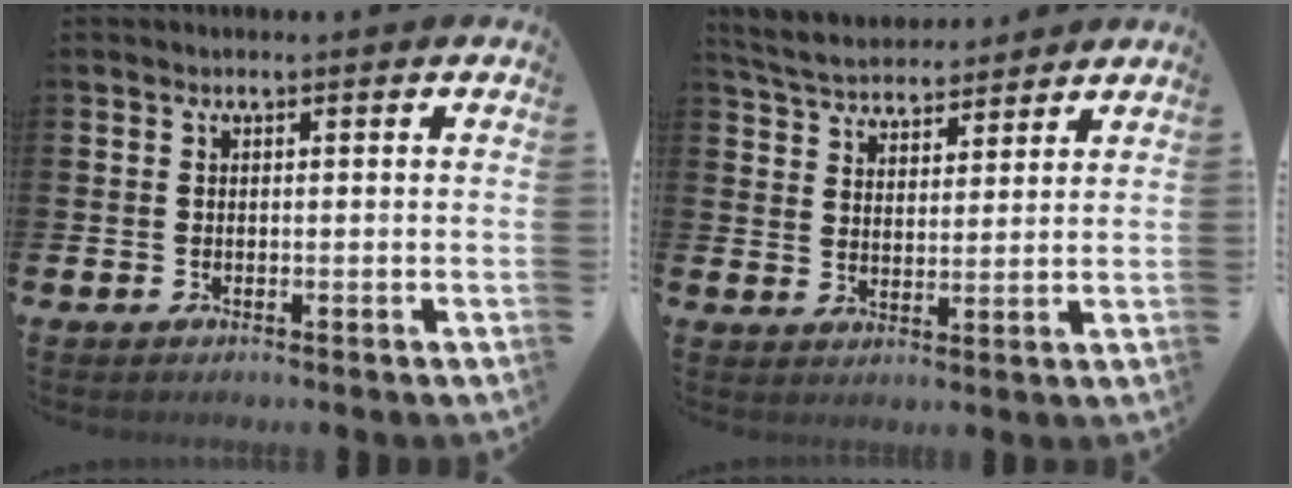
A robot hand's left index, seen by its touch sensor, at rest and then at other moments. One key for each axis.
{"total": 5.4, "fx": 5.2, "fy": 1.1, "fz": 0.4, "tx": -0.033, "ty": -0.026, "tz": 0.094}